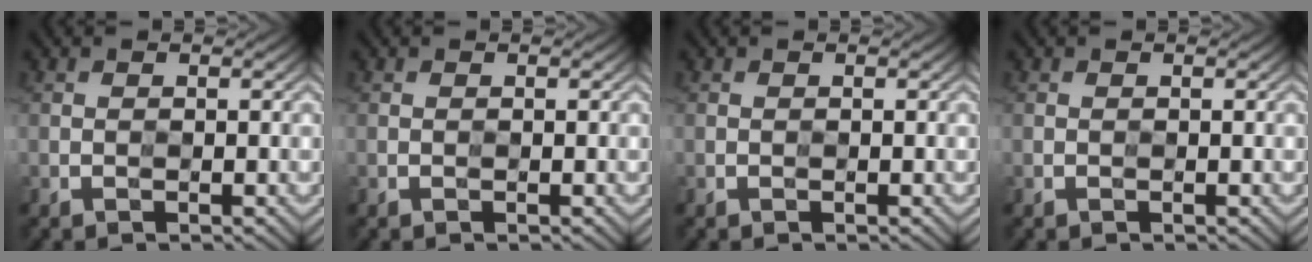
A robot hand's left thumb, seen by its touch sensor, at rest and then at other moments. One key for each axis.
{"total": 0.0}
{"total": 0.0}
{"total": 0.0}